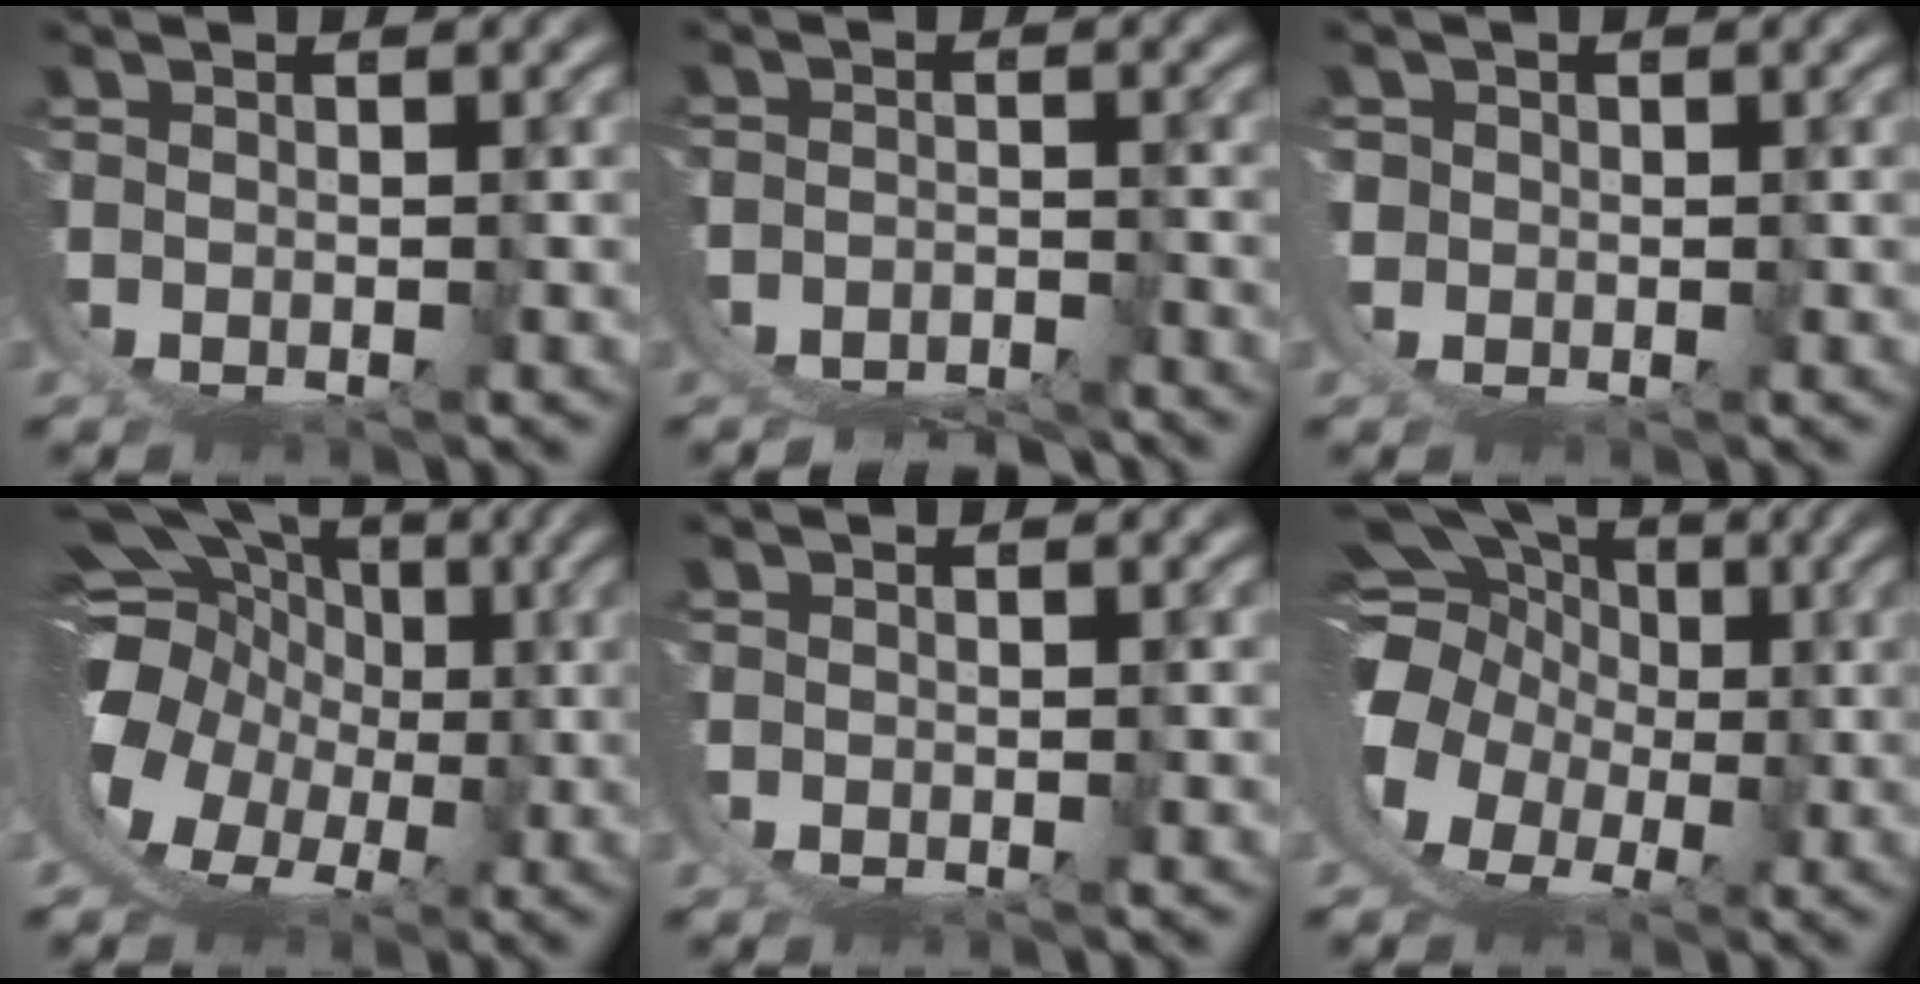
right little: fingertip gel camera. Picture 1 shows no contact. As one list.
[{"total": 5.8, "force": [-5.7, 0.9, 1.1], "torque": [-0.012, -0.030, -0.083]}, {"total": 2.8, "force": [0.0, 2.7, 0.9], "torque": [-0.032, -0.015, 0.003]}, {"total": 16.6, "force": [1.6, 13.5, 9.6], "torque": [-0.177, -0.019, 0.009]}, {"total": 0.0}, {"total": 17.3, "force": [1.2, 15.0, 8.4], "torque": [-0.180, -0.022, -0.002]}]